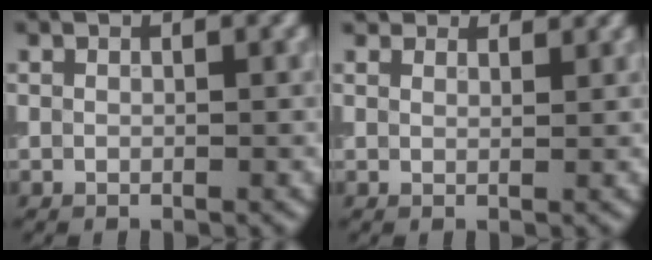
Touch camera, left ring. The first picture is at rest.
{"total": 4.2, "force": [3.6, 1.7, 1.3], "torque": [-0.031, -0.002, 0.051]}